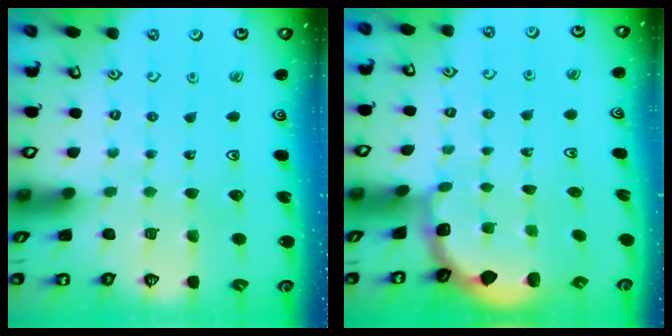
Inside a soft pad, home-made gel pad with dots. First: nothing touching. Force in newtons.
{"total": 1.8, "press": 1.6, "slide": 0.7}